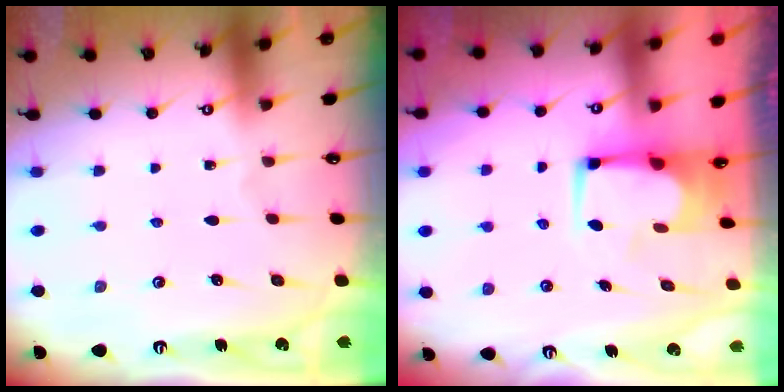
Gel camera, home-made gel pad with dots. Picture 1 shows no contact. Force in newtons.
{"total": 3.3, "press": 3.3, "slide": 0.3}